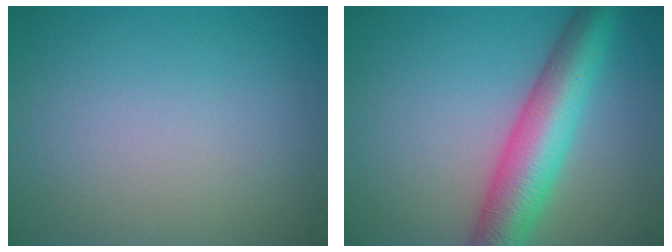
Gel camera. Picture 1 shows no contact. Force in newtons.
{"total": 7.9, "press": 7.9, "slide": 0.2}